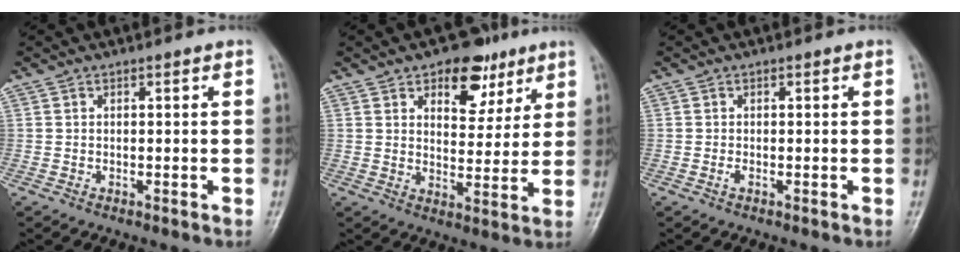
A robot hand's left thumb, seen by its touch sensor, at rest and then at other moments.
{"total": 10.1, "force": [5.8, 6.1, 5.6], "torque": [-0.038, -0.025, 0.083]}
{"total": 0.6, "force": [-0.2, 0.2, 0.5], "torque": [-0.010, -0.002, -0.004]}